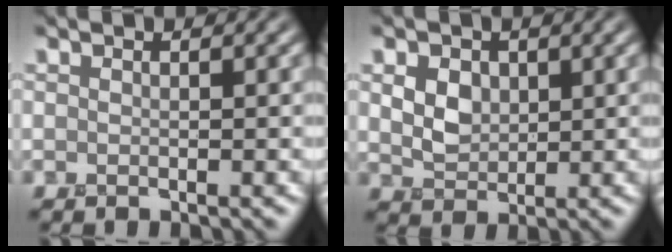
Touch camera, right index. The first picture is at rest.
{"total": 3.5, "force": [0.9, 2.6, 2.1], "torque": [-0.054, 0.000, 0.013]}